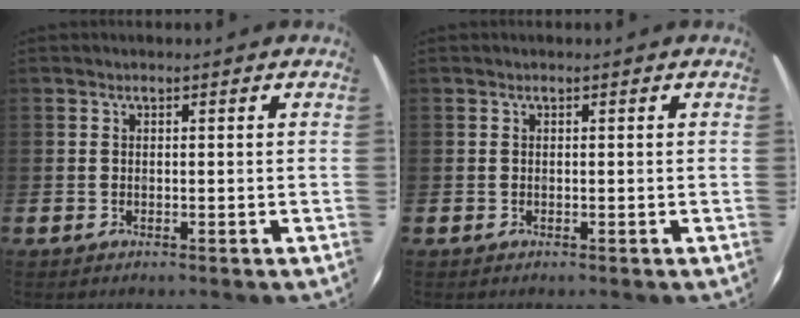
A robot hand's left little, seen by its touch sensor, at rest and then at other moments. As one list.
[{"total": 0.0}]